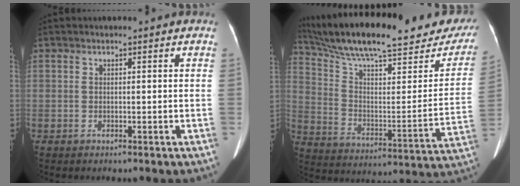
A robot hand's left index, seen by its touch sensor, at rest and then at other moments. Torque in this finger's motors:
{"motor_torque": [0.52, -1.62, 0.28, 0.20]}